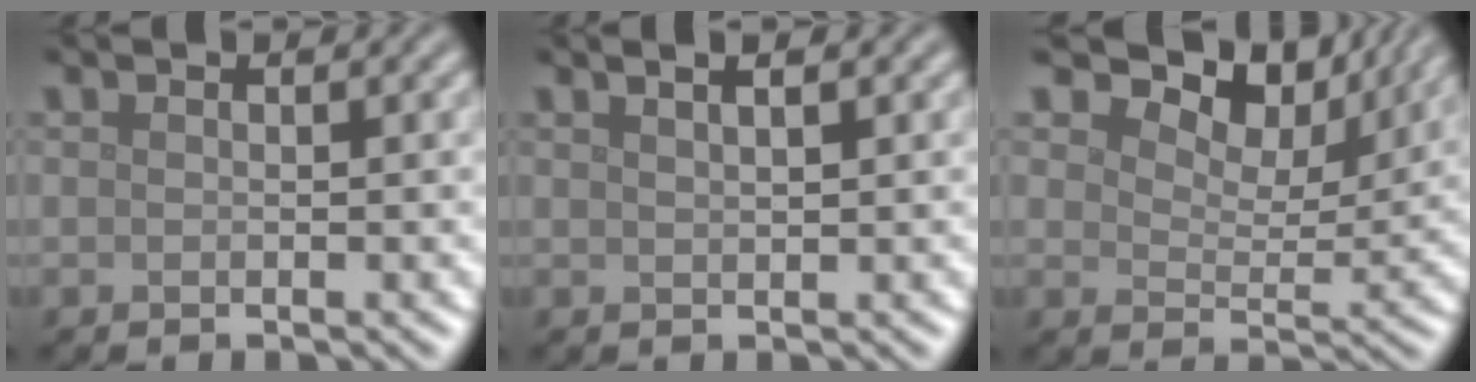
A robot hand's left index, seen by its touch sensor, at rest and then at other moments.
{"total": 2.4, "force": [1.5, 0.9, 1.6], "torque": [-0.008, 0.008, 0.000]}
{"total": 9.0, "force": [6.4, 4.5, 4.4], "torque": [-0.079, -0.001, 0.092]}